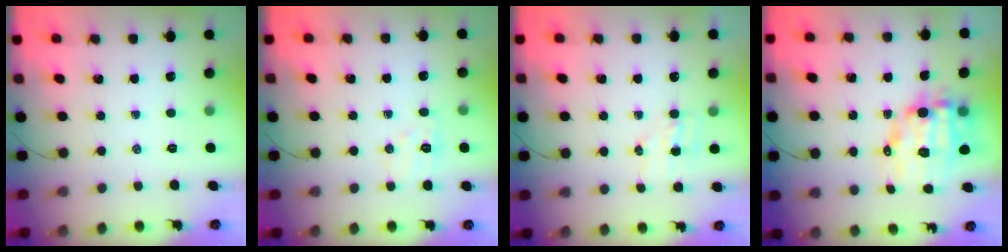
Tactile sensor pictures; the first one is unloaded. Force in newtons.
{"total": 7.2, "press": 7.0, "slide": 1.3}
{"total": 4.7, "press": 4.6, "slide": 1.0}
{"total": 11.1, "press": 10.8, "slide": 2.6}